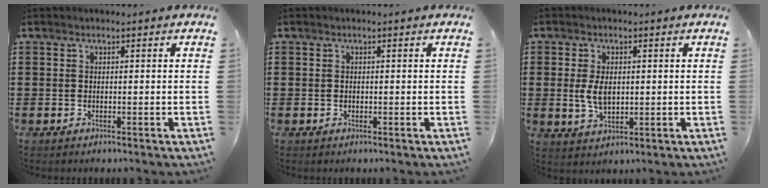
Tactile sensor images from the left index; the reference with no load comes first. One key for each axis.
{"total": 0.0}
{"total": 4.7, "fx": 0.4, "fy": 2.7, "fz": 3.9, "tx": -0.085, "ty": -0.001, "tz": 0.001}